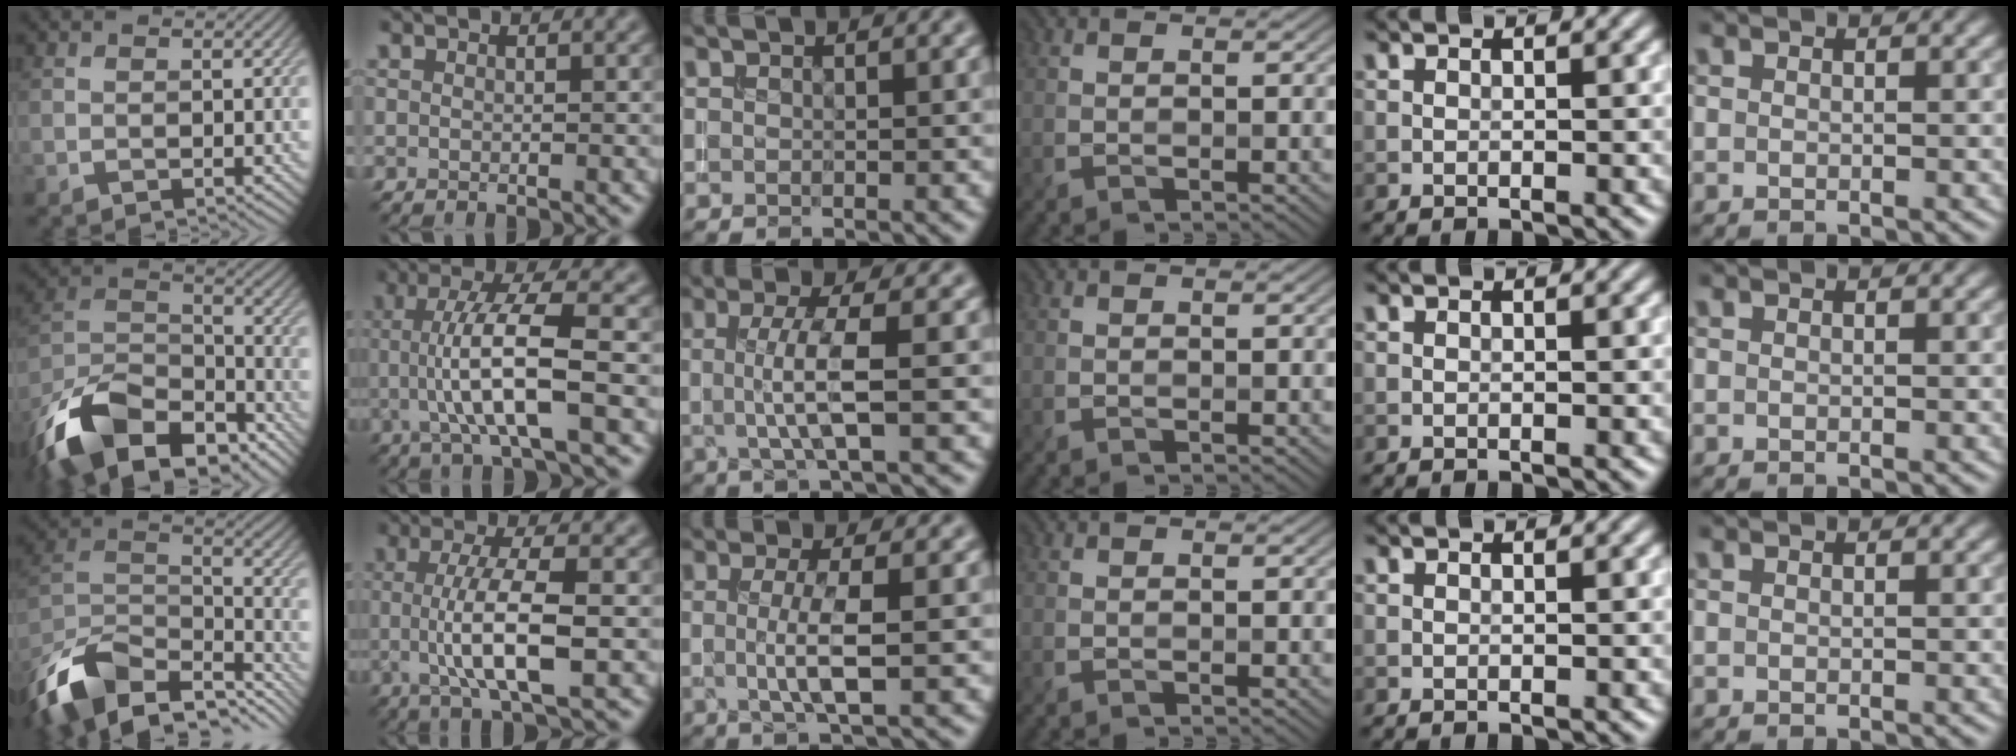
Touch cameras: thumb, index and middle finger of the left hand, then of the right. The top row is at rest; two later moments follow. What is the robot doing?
{"motion": "insert", "object": "drawer"}